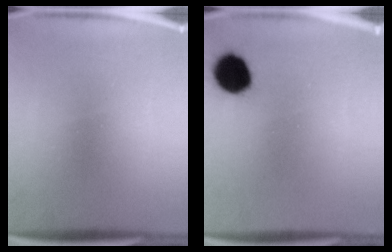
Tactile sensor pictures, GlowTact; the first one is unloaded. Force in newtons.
{"total": 9.3}